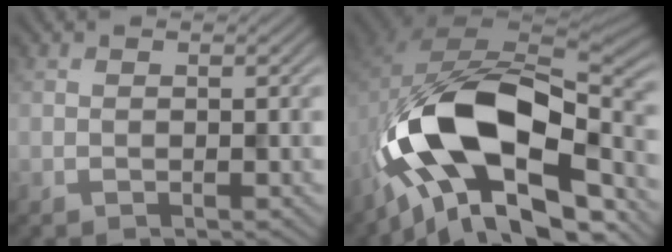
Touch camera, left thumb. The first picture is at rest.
{"total": 16.7, "force": [-6.2, 8.8, 12.8], "torque": [-0.216, -0.008, -0.118]}